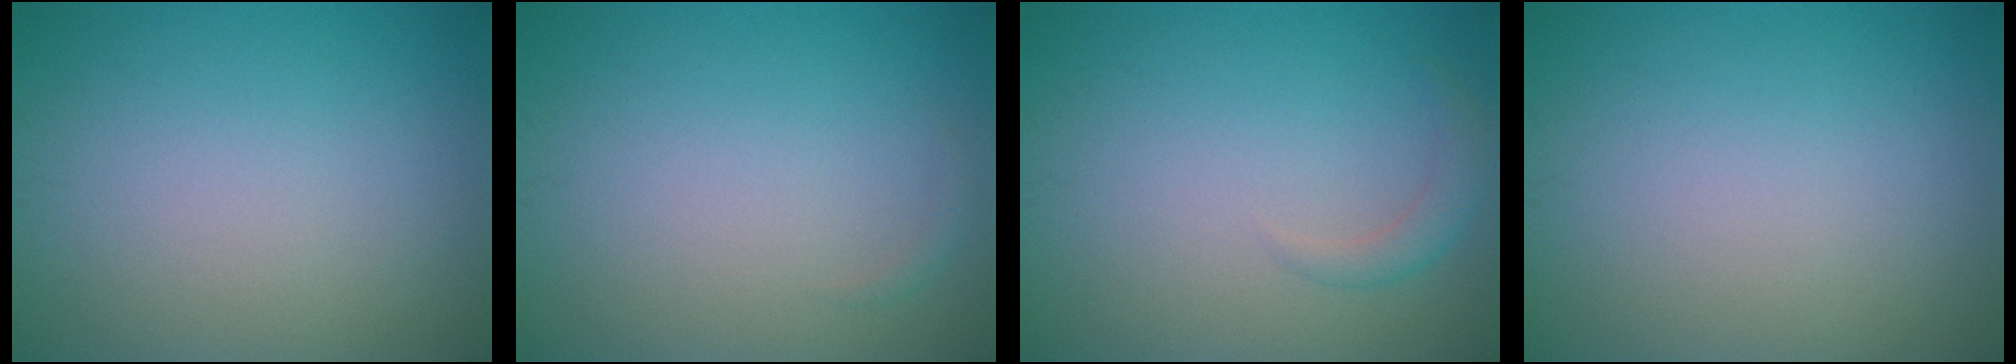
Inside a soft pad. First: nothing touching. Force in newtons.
{"total": 0.6, "press": 0.6, "slide": 0.1}
{"total": 1.5, "press": 1.5, "slide": 0.1}
{"total": 0.0}